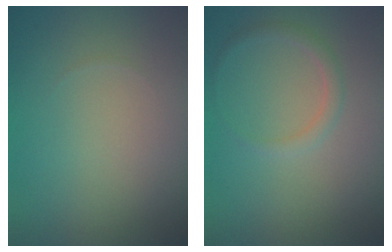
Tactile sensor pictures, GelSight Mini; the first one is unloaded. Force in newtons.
{"total": 1.3, "press": 1.3, "slide": 0.1}